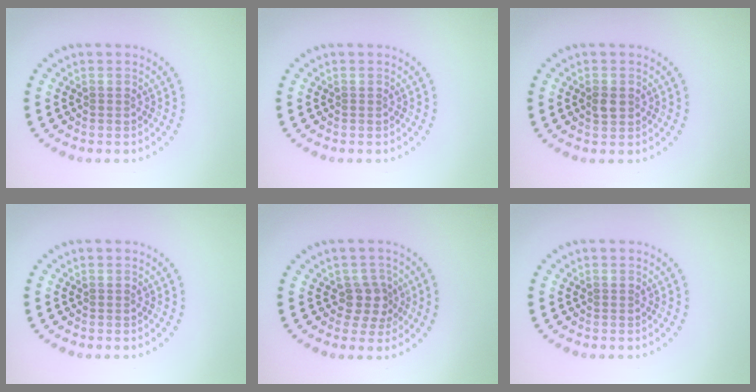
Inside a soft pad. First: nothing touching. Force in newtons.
{"total": 0.0}
{"total": 1.4, "press": 1.4, "slide": 0.1}
{"total": 0.0}
{"total": 2.5, "press": 2.0, "slide": 1.4}
{"total": 0.0}